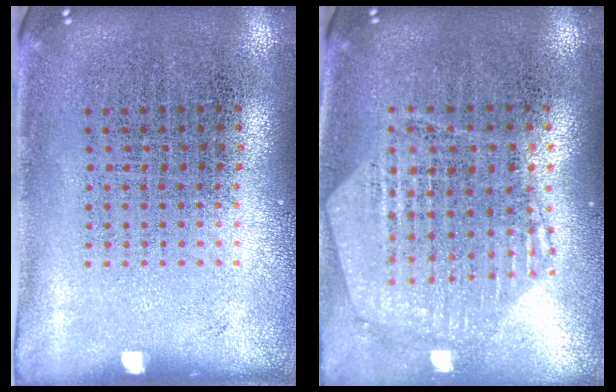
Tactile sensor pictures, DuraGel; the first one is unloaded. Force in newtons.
{"total": 1.2, "press": 1.2, "slide": 0.2}